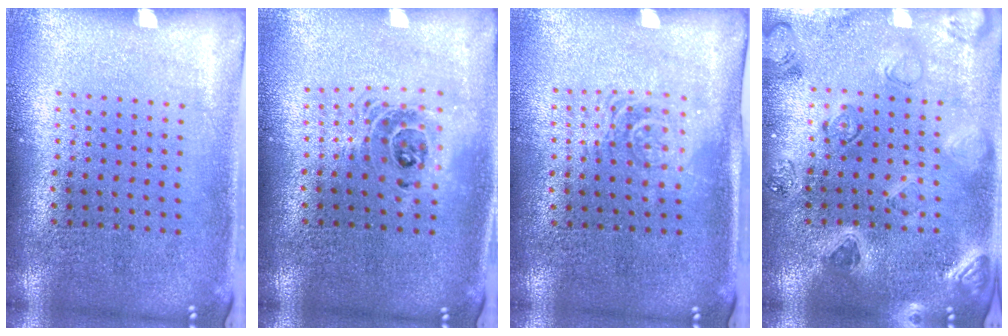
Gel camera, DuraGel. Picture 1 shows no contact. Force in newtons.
{"total": 1.5, "press": 1.3, "slide": 0.9}
{"total": 1.5, "press": 1.2, "slide": 0.9}
{"total": 1.1, "press": 1.1, "slide": 0.2}